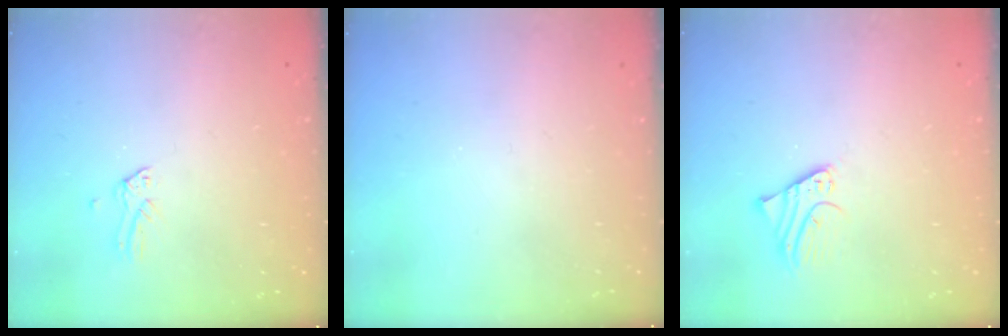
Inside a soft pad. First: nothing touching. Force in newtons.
{"total": 0.0}
{"total": 2.0, "press": 2.0, "slide": 0.2}